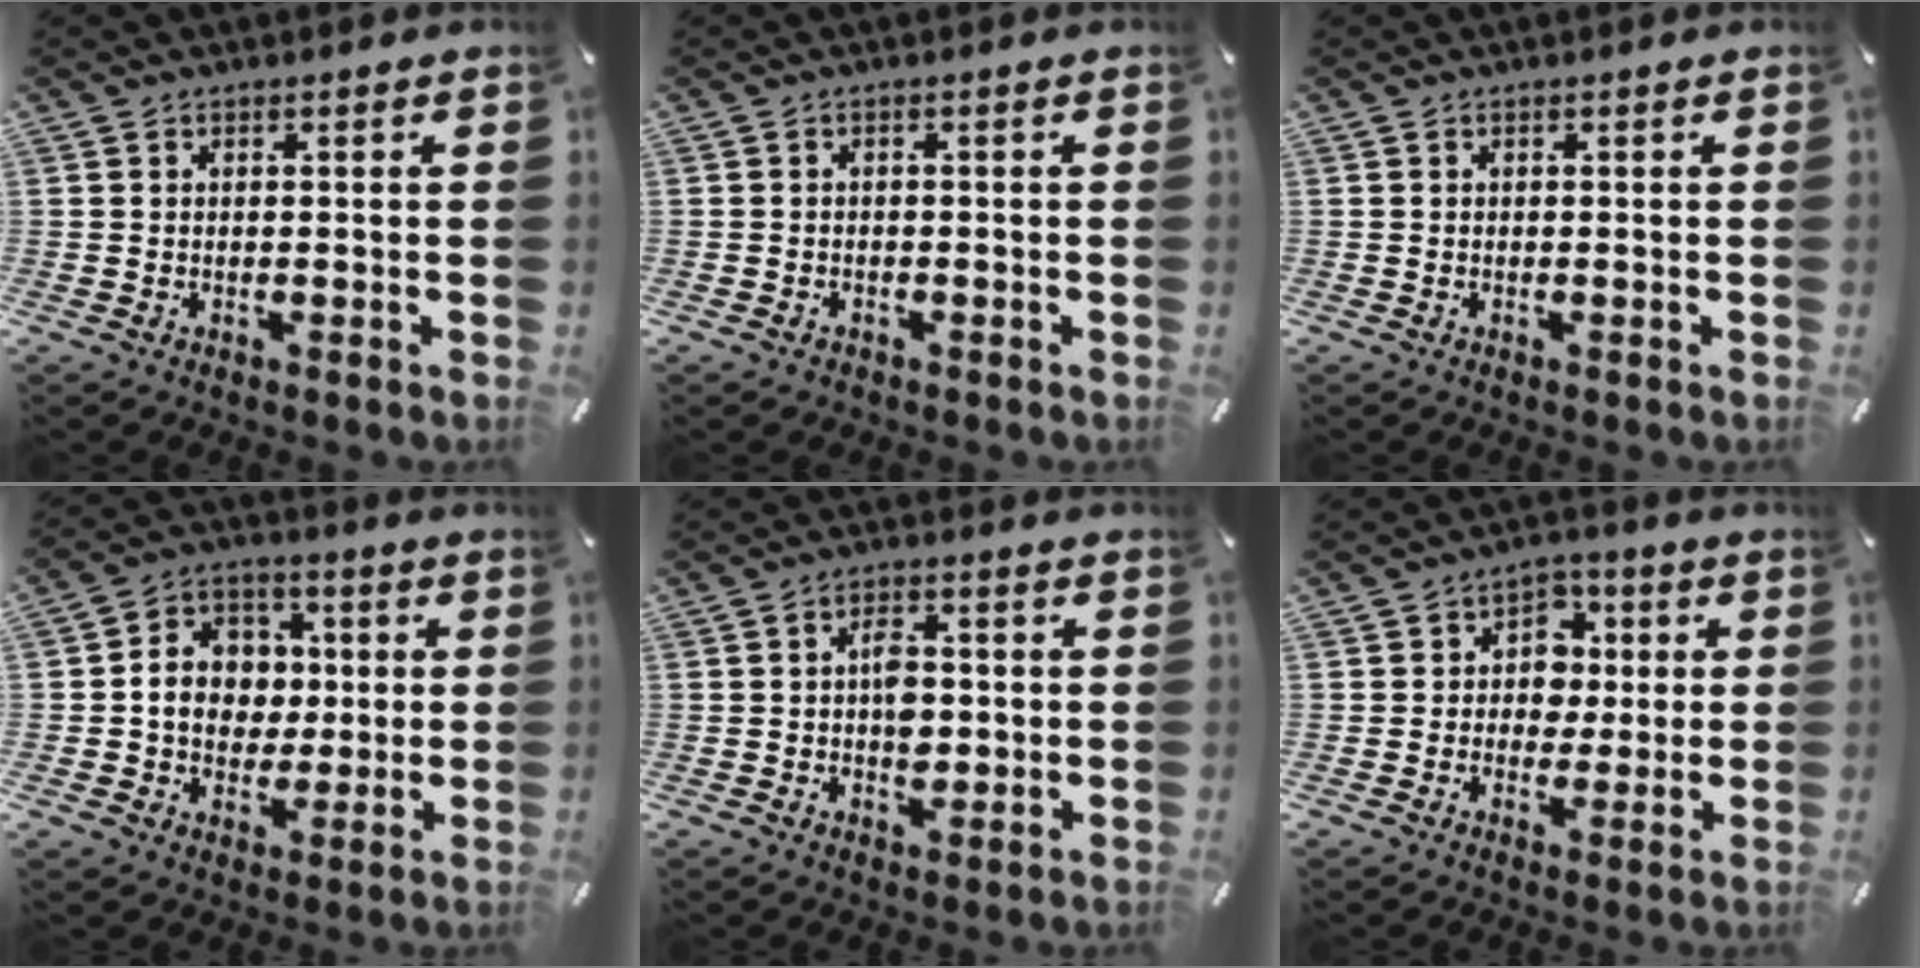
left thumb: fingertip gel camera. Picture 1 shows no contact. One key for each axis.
{"total": 1.0, "fx": -0.7, "fy": 0.7, "fz": 0.2, "tx": -0.004, "ty": 0.004, "tz": -0.017}
{"total": 0.0}
{"total": 10.1, "fx": -0.3, "fy": 8.9, "fz": 4.8, "tx": -0.087, "ty": 0.019, "tz": 0.000}
{"total": 5.9, "fx": -0.3, "fy": 3.9, "fz": 4.4, "tx": -0.058, "ty": 0.001, "tz": -0.008}
{"total": 7.7, "fx": -0.1, "fy": 7.0, "fz": 3.2, "tx": -0.045, "ty": 0.013, "tz": -0.005}